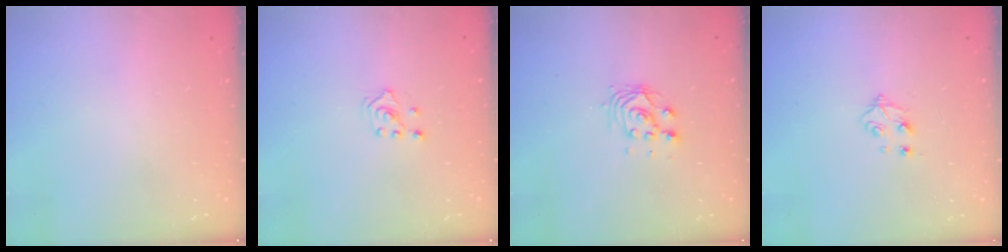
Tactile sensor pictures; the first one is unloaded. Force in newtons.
{"total": 2.1, "press": 1.8, "slide": 0.9}
{"total": 5.0, "press": 5.0, "slide": 0.2}
{"total": 4.2, "press": 4.1, "slide": 0.8}